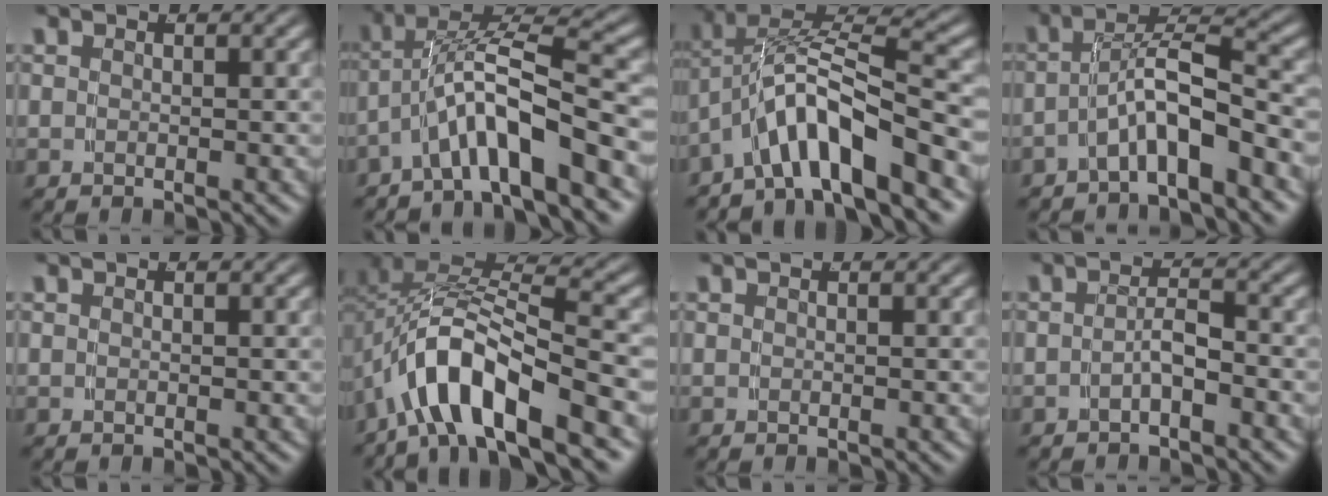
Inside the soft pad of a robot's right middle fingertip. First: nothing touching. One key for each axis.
{"total": 5.6, "fx": -1.9, "fy": 2.5, "fz": 4.7, "tx": -0.090, "ty": -0.009, "tz": -0.028}
{"total": 7.7, "fx": -2.1, "fy": 4.3, "fz": 5.9, "tx": -0.117, "ty": -0.013, "tz": -0.030}
{"total": 4.8, "fx": -3.1, "fy": 1.2, "fz": 3.4, "tx": -0.055, "ty": -0.003, "tz": -0.051}
{"total": 0.0}
{"total": 8.1, "fx": -2.5, "fy": 4.4, "fz": 6.3, "tx": -0.141, "ty": -0.024, "tz": -0.029}
{"total": 0.0}
{"total": 2.1, "fx": -1.6, "fy": 0.2, "fz": 1.3, "tx": -0.018, "ty": -0.006, "tz": -0.026}